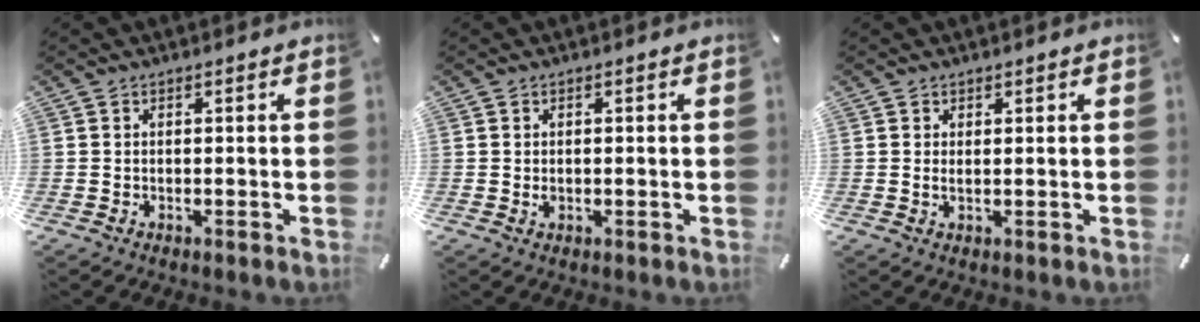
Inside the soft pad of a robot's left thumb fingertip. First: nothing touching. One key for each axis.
{"total": 1.0, "fx": -0.1, "fy": 0.5, "fz": 0.8, "tx": -0.019, "ty": 0.000, "tz": -0.002}
{"total": 1.1, "fx": 0.4, "fy": 0.4, "fz": 1.0, "tx": -0.012, "ty": -0.004, "tz": 0.006}